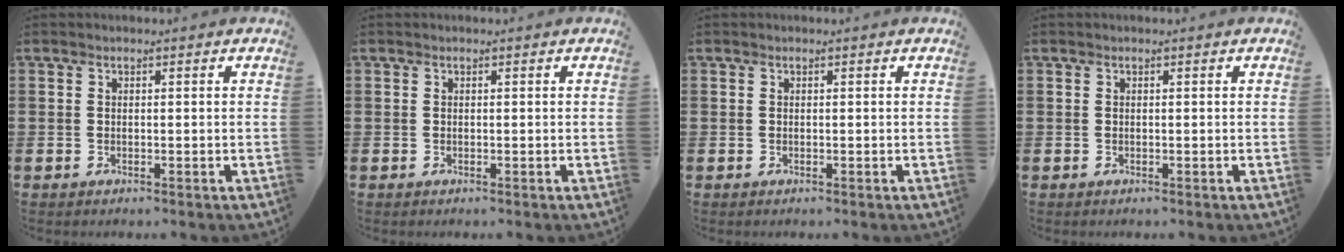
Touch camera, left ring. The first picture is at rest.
{"total": 0.0}
{"total": 0.0}
{"total": 0.0}